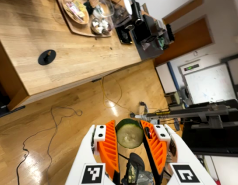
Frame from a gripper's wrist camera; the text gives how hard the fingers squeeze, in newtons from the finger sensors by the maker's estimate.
{"total": 8.3, "left": 8.2, "right": 8.5}